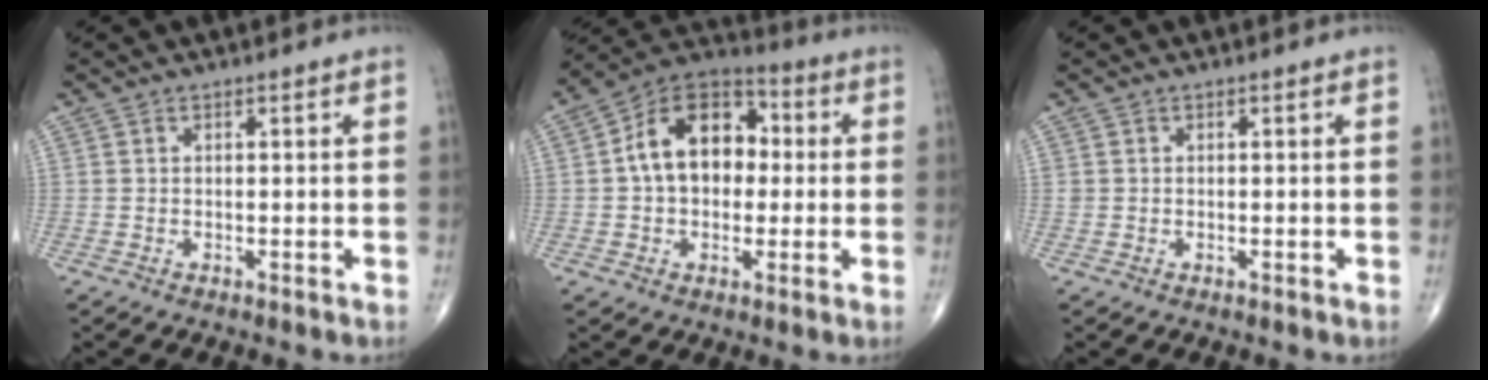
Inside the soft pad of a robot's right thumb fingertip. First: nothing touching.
{"total": 14.9, "force": [1.2, 10.4, 10.6], "torque": [-0.138, 0.032, 0.009]}
{"total": 0.6, "force": [0.1, 0.6, 0.1], "torque": [0.004, 0.003, 0.003]}